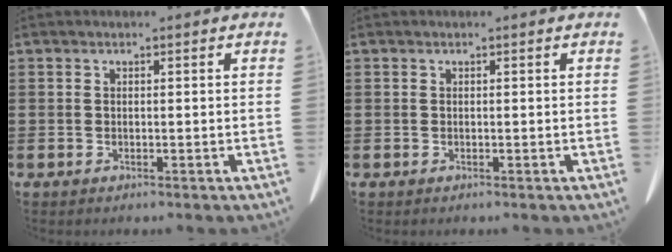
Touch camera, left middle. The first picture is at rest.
{"total": 0.0}